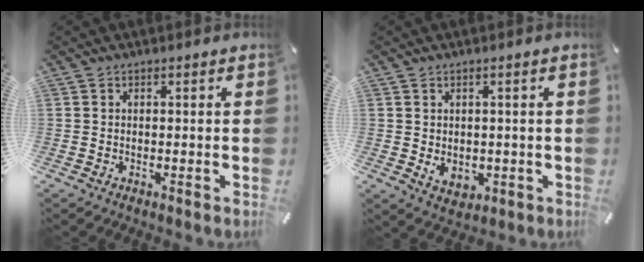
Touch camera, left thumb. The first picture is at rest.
{"total": 3.3, "force": [0.1, 2.8, 1.8], "torque": [-0.031, -0.002, 0.002]}